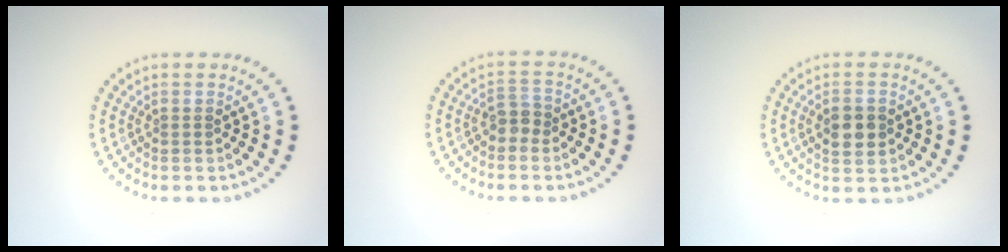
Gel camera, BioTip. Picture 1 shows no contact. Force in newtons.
{"total": 1.6, "press": 1.4, "slide": 0.8}
{"total": 2.9, "press": 2.9, "slide": 0.2}